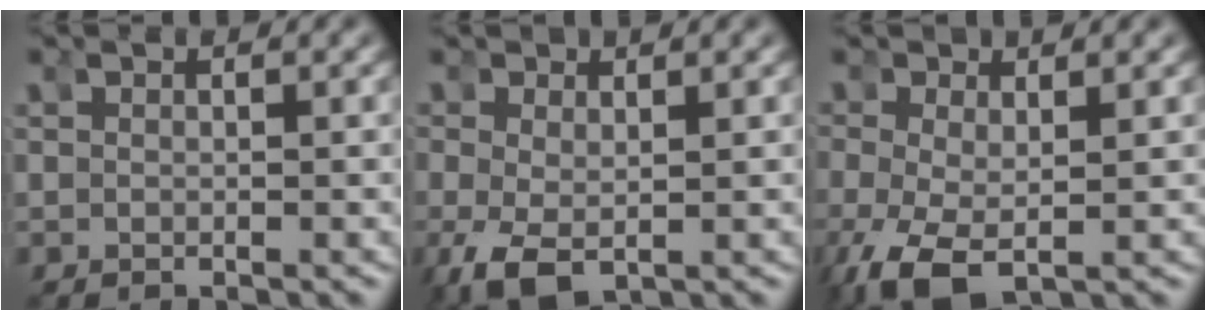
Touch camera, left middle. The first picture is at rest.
{"total": 4.8, "force": [-2.0, 2.9, 3.2], "torque": [-0.083, -0.038, -0.013]}
{"total": 6.3, "force": [-3.2, 3.6, 4.0], "torque": [-0.112, -0.048, -0.029]}